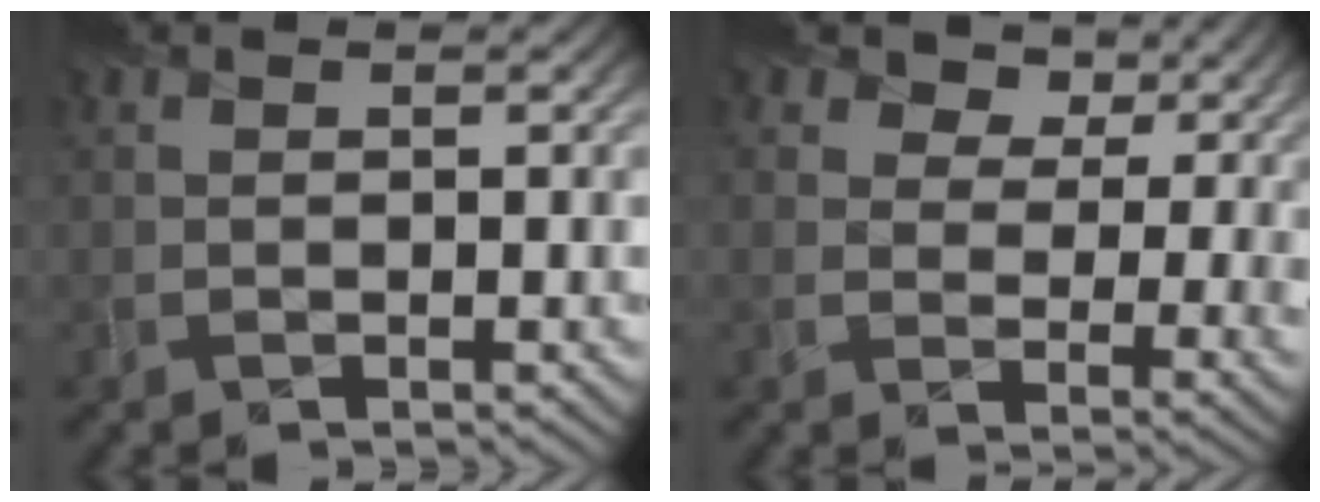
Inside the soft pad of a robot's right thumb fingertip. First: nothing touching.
{"total": 9.5, "force": [5.3, 6.2, 4.9], "torque": [-0.085, -0.001, 0.090]}